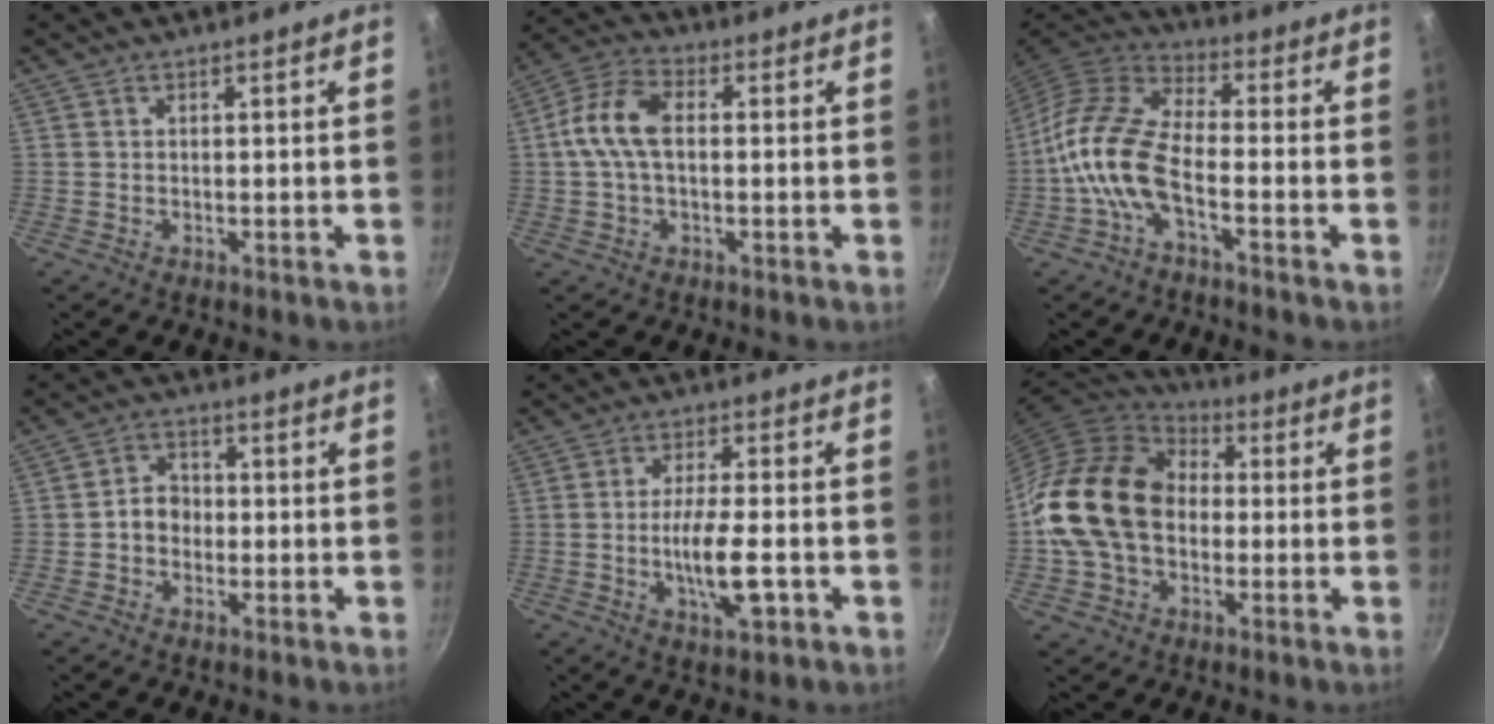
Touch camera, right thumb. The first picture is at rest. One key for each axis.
{"total": 9.4, "fx": 0.5, "fy": 5.2, "fz": 7.8, "tx": -0.158, "ty": 0.029, "tz": -0.003}
{"total": 12.0, "fx": -3.9, "fy": 5.4, "fz": 10.0, "tx": -0.201, "ty": 0.036, "tz": -0.092}
{"total": 4.5, "fx": -0.8, "fy": 3.8, "fz": 2.3, "tx": -0.008, "ty": 0.017, "tz": -0.020}
{"total": 9.1, "fx": -2.5, "fy": 2.7, "fz": 8.4, "tx": -0.144, "ty": 0.009, "tz": -0.045}
{"total": 19.0, "fx": -0.5, "fy": 14.2, "fz": 12.7, "tx": -0.209, "ty": 0.037, "tz": -0.019}